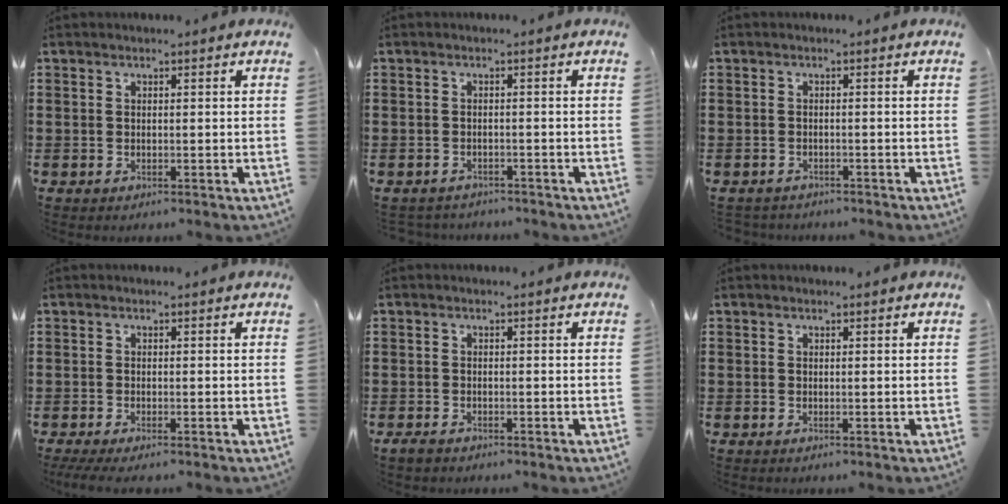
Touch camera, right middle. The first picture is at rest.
{"total": 1.4, "force": [-1.4, 0.2, -0.2], "torque": [-0.004, -0.001, -0.032]}
{"total": 1.2, "force": [-1.2, 0.2, -0.1], "torque": [-0.003, -0.001, -0.026]}
{"total": 1.2, "force": [-1.1, 0.0, 0.7], "torque": [-0.014, -0.003, -0.019]}
{"total": 1.2, "force": [-0.9, 0.5, 0.4], "torque": [-0.013, -0.002, -0.019]}
{"total": 0.0}